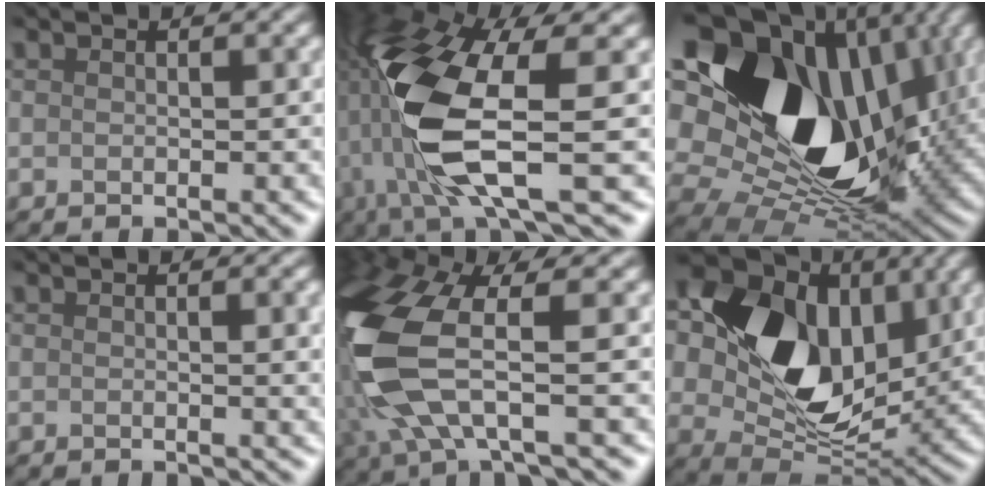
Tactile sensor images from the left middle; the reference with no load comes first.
{"total": 9.8, "force": [0.3, 3.2, 9.2], "torque": [-0.228, -0.020, 0.017]}
{"total": 19.1, "force": [5.2, 13.8, 12.1], "torque": [-0.255, 0.012, 0.104]}
{"total": 2.6, "force": [0.5, 1.1, 2.3], "torque": [-0.013, 0.008, -0.008]}
{"total": 9.0, "force": [-1.0, 3.5, 8.2], "torque": [-0.218, -0.009, -0.019]}
{"total": 11.4, "force": [3.0, 8.6, 6.9], "torque": [-0.124, -0.012, 0.053]}